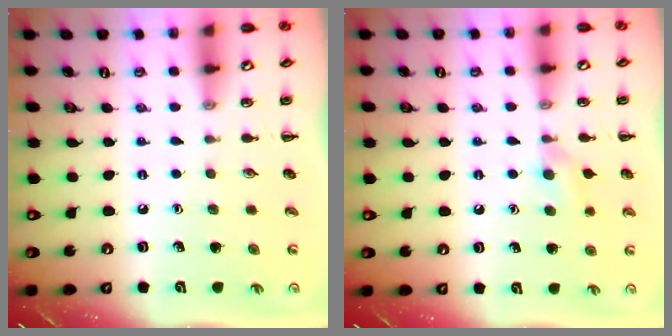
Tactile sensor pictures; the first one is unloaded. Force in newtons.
{"total": 6.7, "press": 6.4, "slide": 2.0}